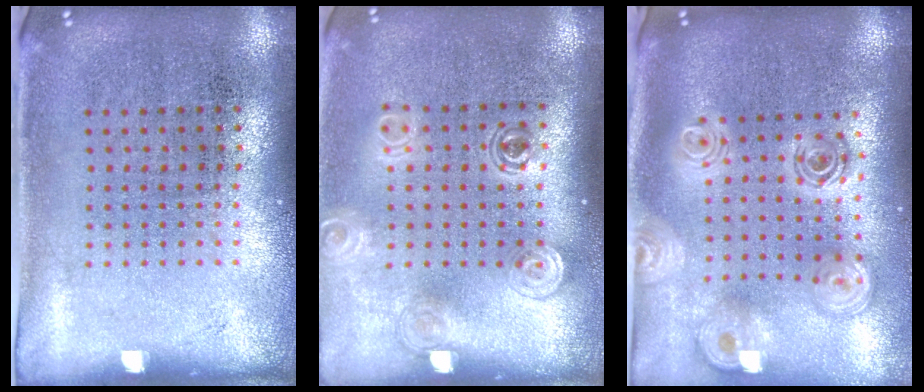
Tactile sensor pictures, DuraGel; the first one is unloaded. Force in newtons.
{"total": 1.5, "press": 1.3, "slide": 0.8}
{"total": 2.5, "press": 1.9, "slide": 1.6}